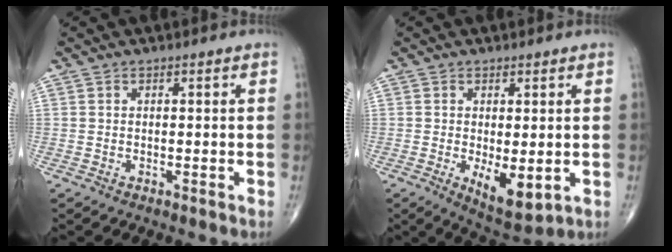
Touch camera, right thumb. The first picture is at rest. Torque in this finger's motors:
{"motor_torque": [1.09, 0.94, 0.03, -0.17, 0.16]}